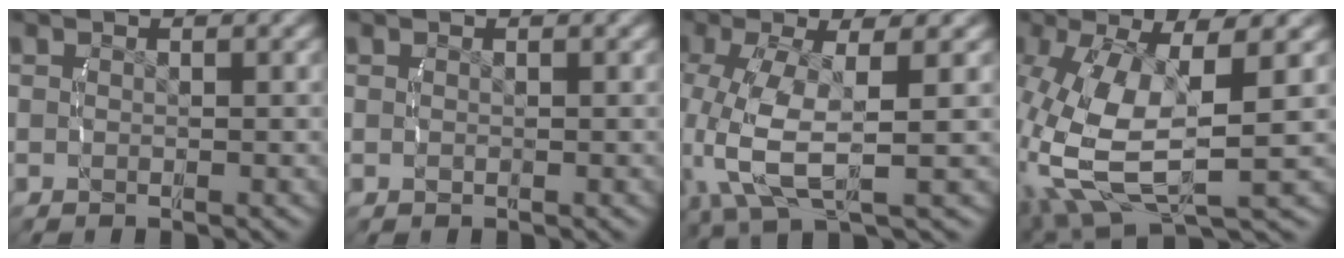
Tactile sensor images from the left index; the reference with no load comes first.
{"total": 0.0}
{"total": 7.6, "force": [-0.3, 4.0, 6.4], "torque": [-0.159, -0.033, 0.014]}
{"total": 9.7, "force": [-0.8, 5.1, 8.2], "torque": [-0.206, -0.044, 0.020]}